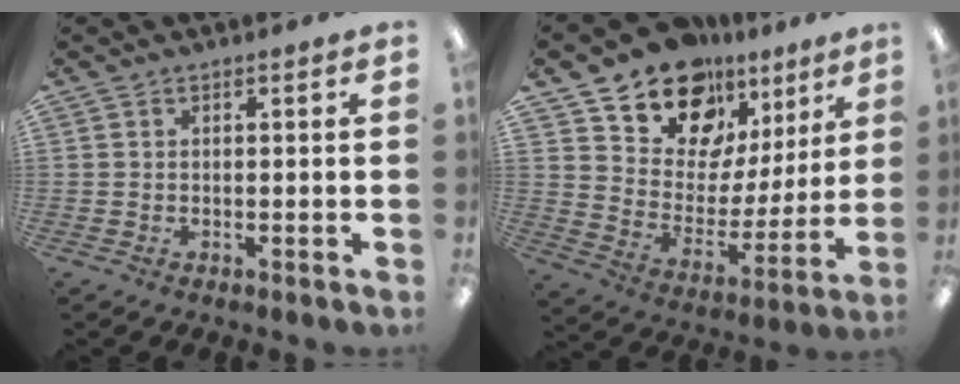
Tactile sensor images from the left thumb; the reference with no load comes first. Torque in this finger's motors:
{"motor_torque": [0.43, 0.67, 1.20, -1.57, 0.10]}